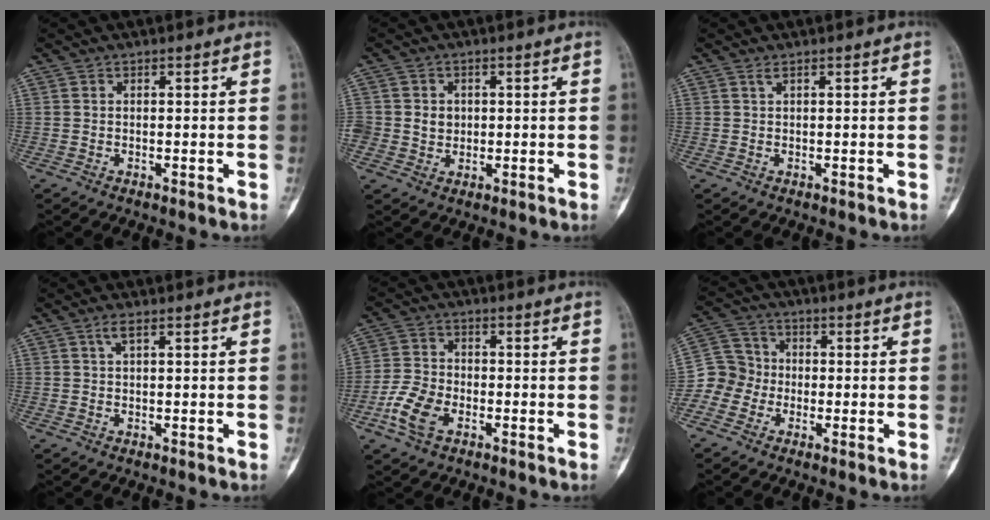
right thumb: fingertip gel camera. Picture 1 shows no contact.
{"total": 4.0, "force": [0.2, 3.7, 1.6], "torque": [-0.006, 0.004, 0.008]}
{"total": 0.5, "force": [0.3, 0.0, 0.4], "torque": [-0.012, 0.004, 0.008]}
{"total": 1.7, "force": [0.8, 0.3, 1.4], "torque": [-0.037, 0.009, 0.019]}
{"total": 7.4, "force": [-3.3, 4.5, 4.9], "torque": [-0.104, 0.012, -0.069]}
{"total": 7.4, "force": [-2.6, 6.7, 1.5], "torque": [-0.004, 0.030, -0.059]}